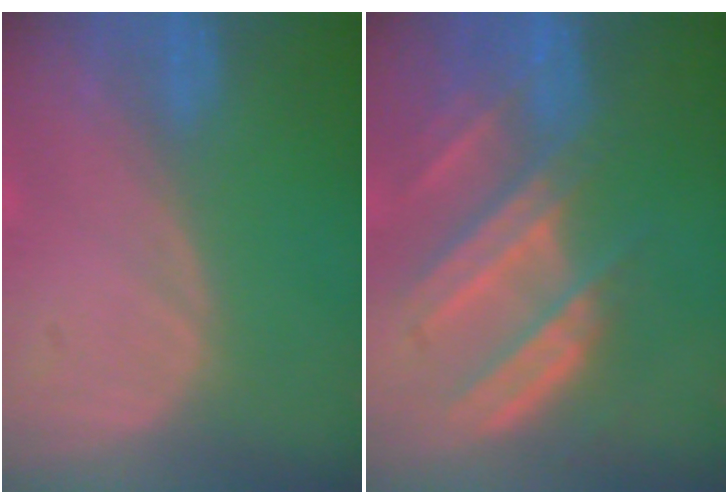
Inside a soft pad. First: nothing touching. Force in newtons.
{"total": 9.0, "press": 8.2, "slide": 3.7}